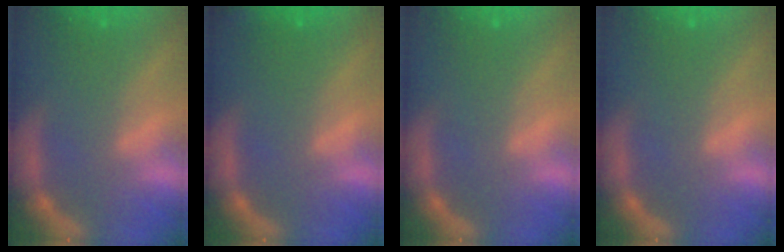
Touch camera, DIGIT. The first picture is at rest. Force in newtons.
{"total": 0.9}
{"total": 0.0}
{"total": 0.0}